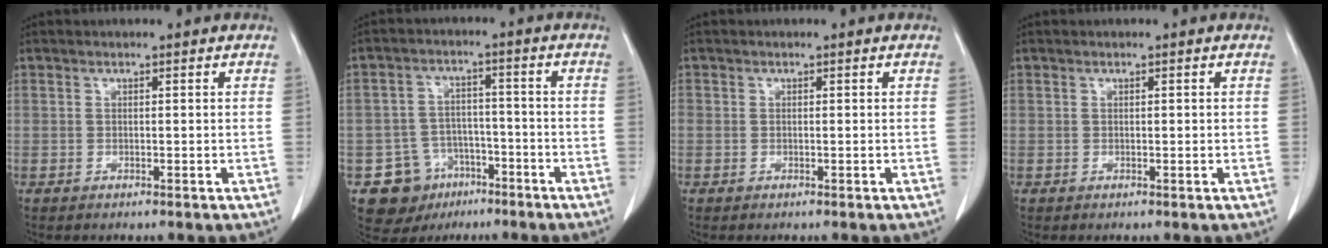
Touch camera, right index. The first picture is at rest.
{"total": 8.9, "force": [-4.7, 7.4, 1.5], "torque": [-0.026, 0.020, -0.062]}
{"total": 0.0}
{"total": 0.0}